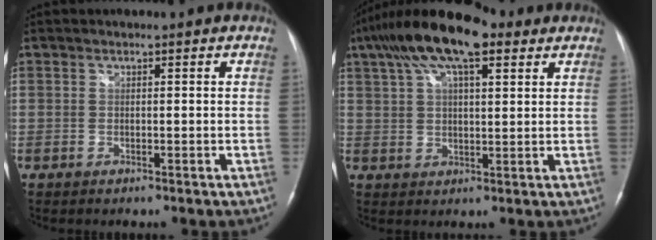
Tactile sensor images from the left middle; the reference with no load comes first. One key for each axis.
{"total": 14.1, "fx": 8.6, "fy": 4.3, "fz": 10.2, "tx": -0.207, "ty": 0.042, "tz": 0.155}